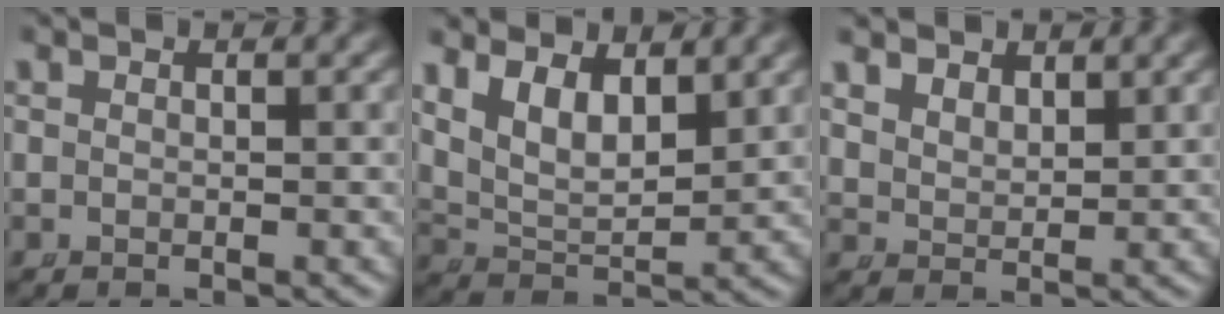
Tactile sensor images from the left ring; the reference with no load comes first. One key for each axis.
{"total": 7.2, "fx": 2.6, "fy": 5.1, "fz": 4.5, "tx": -0.090, "ty": -0.012, "tz": 0.044}
{"total": 2.8, "fx": 2.2, "fy": 1.3, "fz": 1.0, "tx": -0.029, "ty": -0.012, "tz": 0.053}